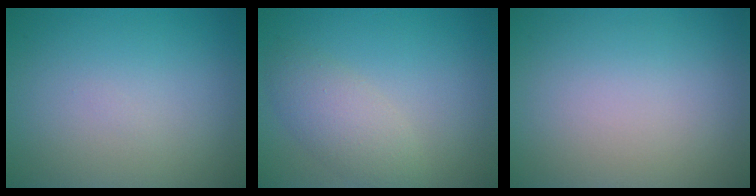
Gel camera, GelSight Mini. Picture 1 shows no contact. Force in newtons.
{"total": 3.2, "press": 3.2, "slide": 0.3}
{"total": 0.0}